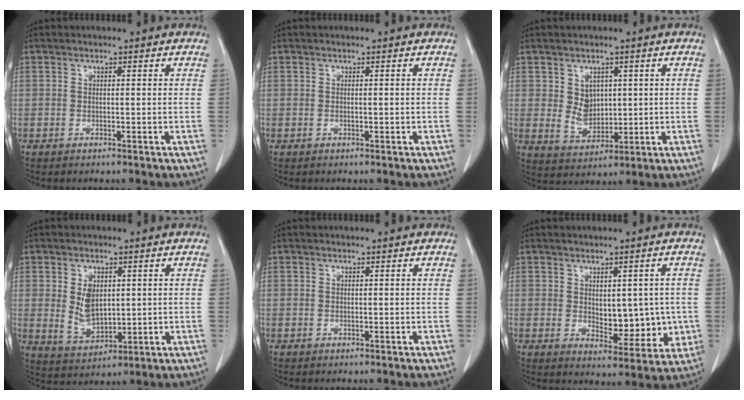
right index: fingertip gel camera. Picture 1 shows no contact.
{"total": 0.7, "force": [-0.1, 0.2, 0.7], "torque": [-0.016, 0.003, 0.003]}
{"total": 5.6, "force": [1.1, 4.4, 3.4], "torque": [-0.062, 0.006, 0.037]}
{"total": 6.9, "force": [1.0, 4.4, 5.2], "torque": [-0.106, 0.003, 0.036]}
{"total": 0.0}
{"total": 8.9, "force": [0.0, 4.9, 7.4], "torque": [-0.086, 0.006, 0.017]}